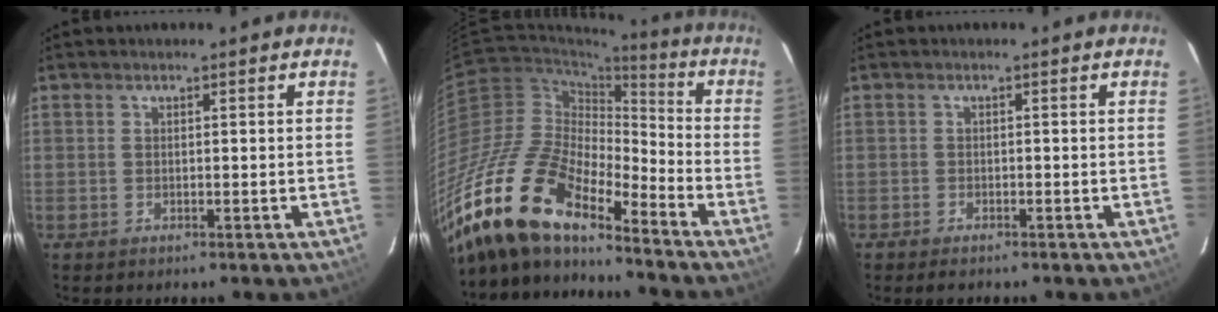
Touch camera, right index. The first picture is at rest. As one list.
[{"total": 24.8, "force": [-19.5, 7.4, 13.4], "torque": [-0.265, -0.036, -0.372]}, {"total": 1.9, "force": [-1.6, 0.9, 0.6], "torque": [-0.022, -0.001, -0.029]}]